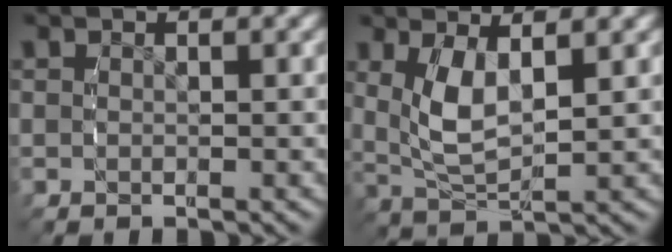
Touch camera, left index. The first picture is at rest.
{"total": 5.0, "force": [0.8, 3.3, 3.6], "torque": [-0.107, -0.019, 0.023]}